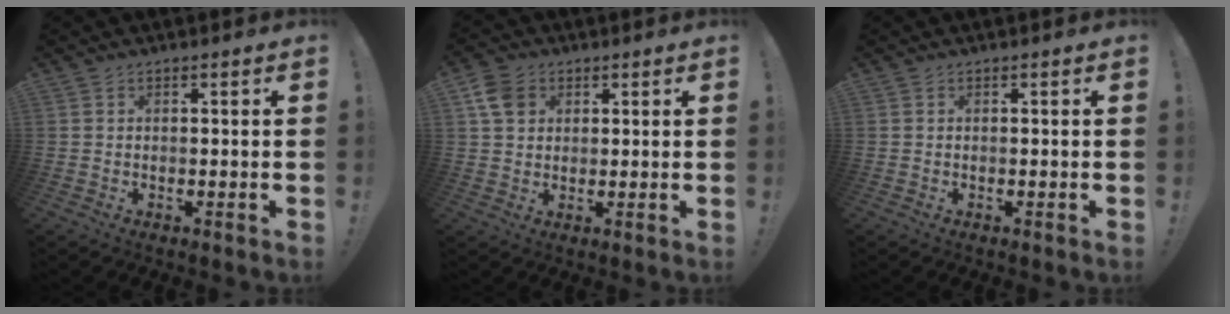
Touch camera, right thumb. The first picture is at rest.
{"total": 7.2, "force": [3.0, 5.6, 3.4], "torque": [-0.060, -0.006, 0.058]}
{"total": 0.0}